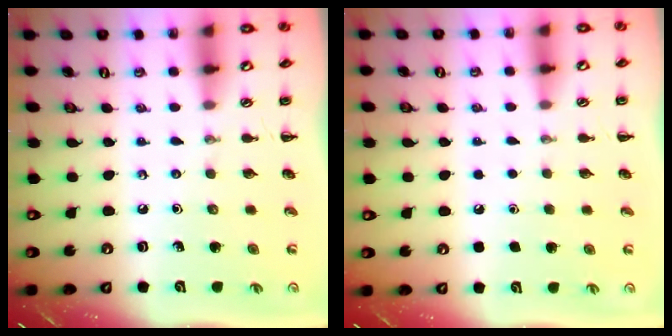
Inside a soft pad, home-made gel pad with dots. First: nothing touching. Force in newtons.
{"total": 2.3, "press": 2.3, "slide": 0.1}